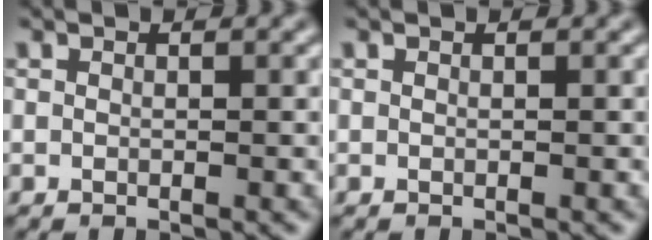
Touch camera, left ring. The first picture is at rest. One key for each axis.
{"total": 0.0}